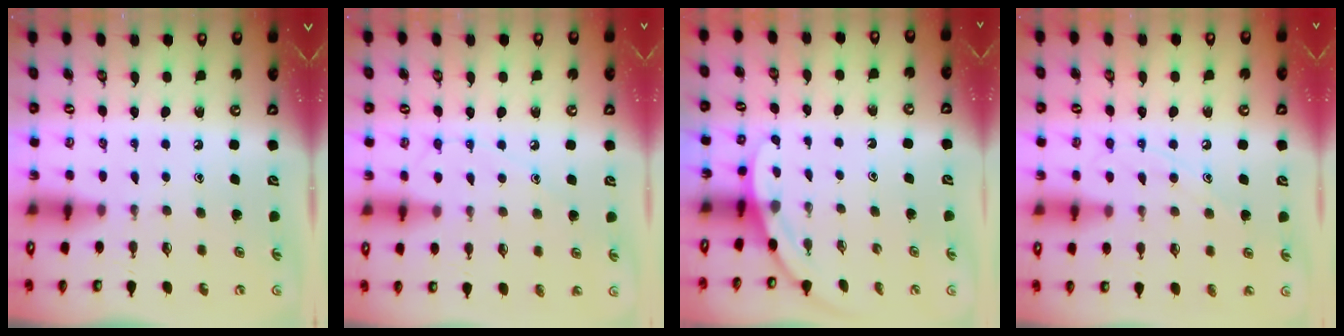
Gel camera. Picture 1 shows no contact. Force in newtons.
{"total": 7.9, "press": 7.9, "slide": 0.6}
{"total": 2.8, "press": 2.8, "slide": 0.1}
{"total": 8.9, "press": 8.9, "slide": 0.7}